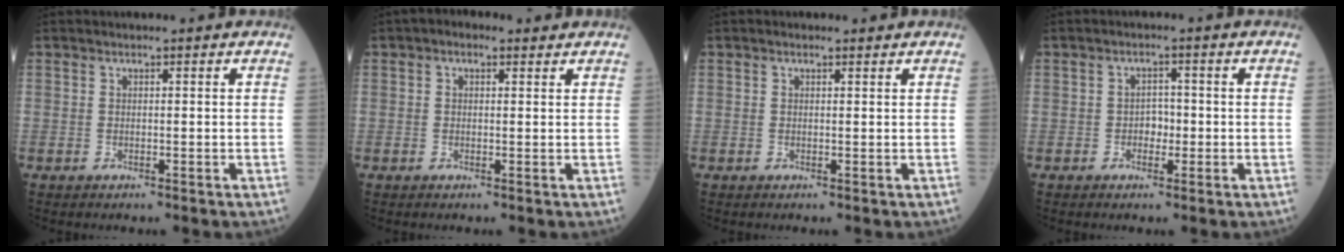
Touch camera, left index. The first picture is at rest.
{"total": 2.1, "force": [1.2, 1.3, 1.2], "torque": [-0.023, 0.018, 0.015]}
{"total": 0.7, "force": [0.5, 0.3, 0.4], "torque": [-0.014, 0.004, 0.006]}
{"total": 2.2, "force": [-0.6, 1.5, 1.5], "torque": [-0.017, 0.007, -0.011]}